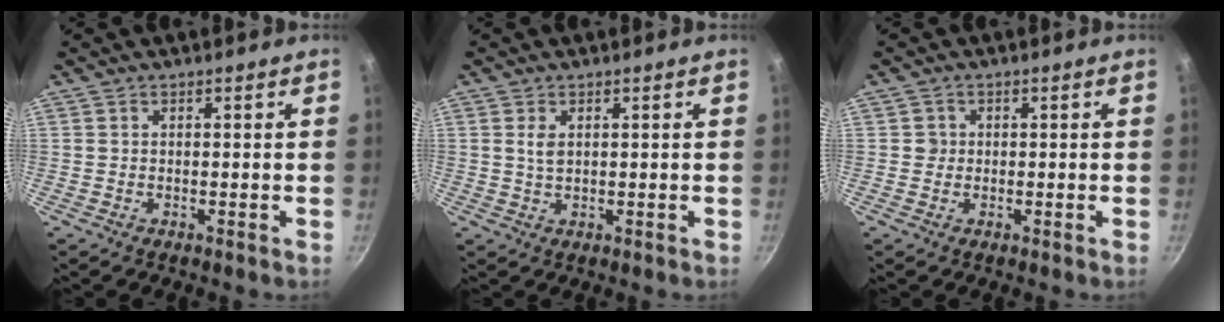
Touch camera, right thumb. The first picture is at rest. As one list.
[{"total": 2.5, "force": [0.9, 1.4, 1.8], "torque": [-0.035, -0.006, 0.018]}, {"total": 1.7, "force": [0.2, 1.7, 0.3], "torque": [0.005, 0.005, 0.001]}]